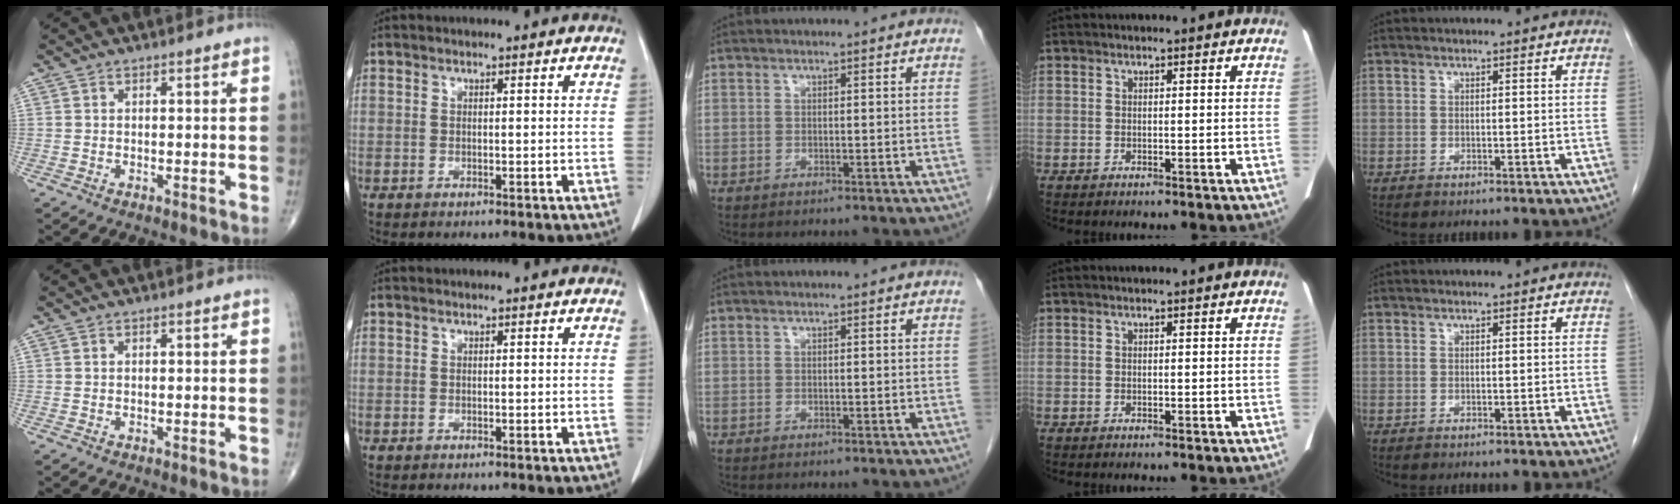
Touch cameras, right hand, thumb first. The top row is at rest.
{}